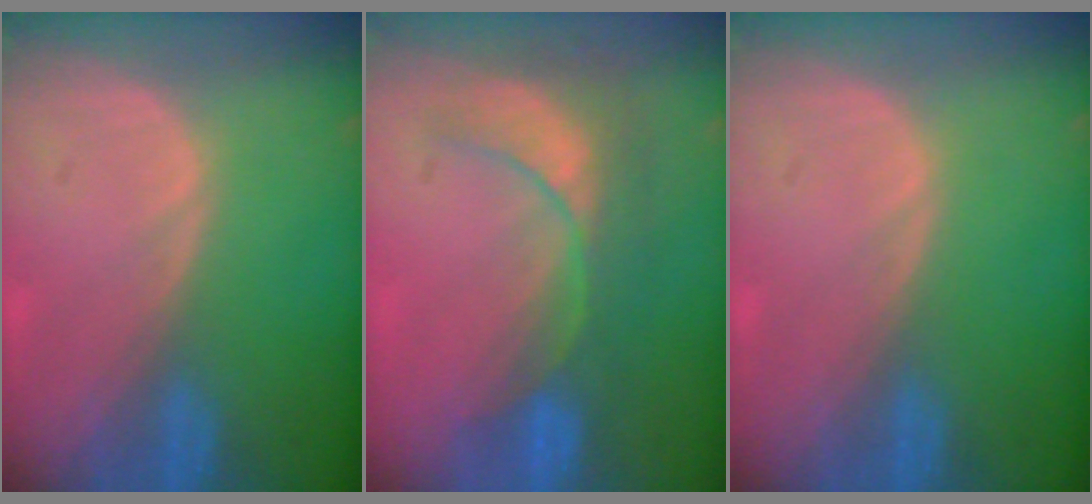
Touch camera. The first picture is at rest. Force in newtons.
{"total": 9.0, "press": 7.7, "slide": 4.5}
{"total": 0.0}